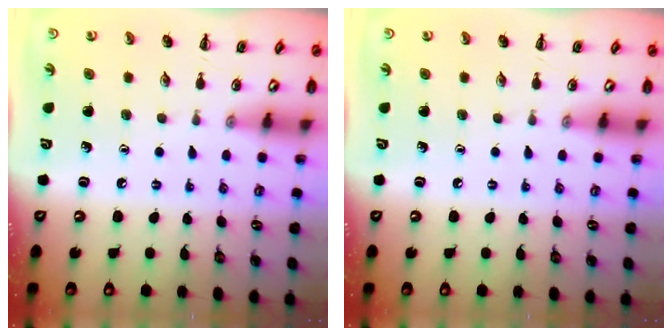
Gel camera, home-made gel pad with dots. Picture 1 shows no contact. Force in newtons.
{"total": 0.0}